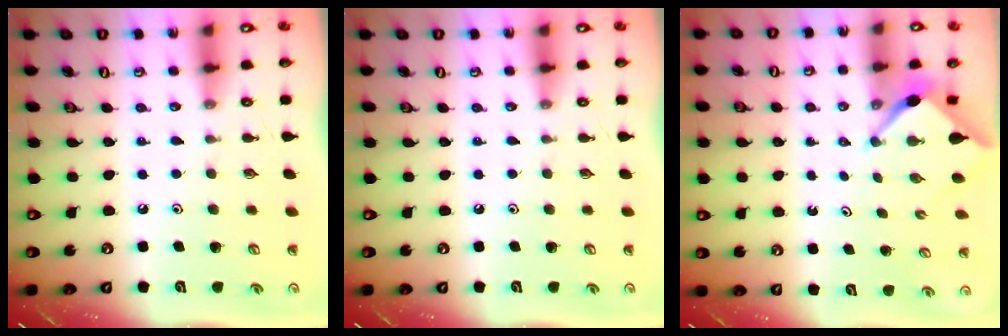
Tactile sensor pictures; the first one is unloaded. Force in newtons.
{"total": 0.0}
{"total": 2.5, "press": 2.5, "slide": 0.3}